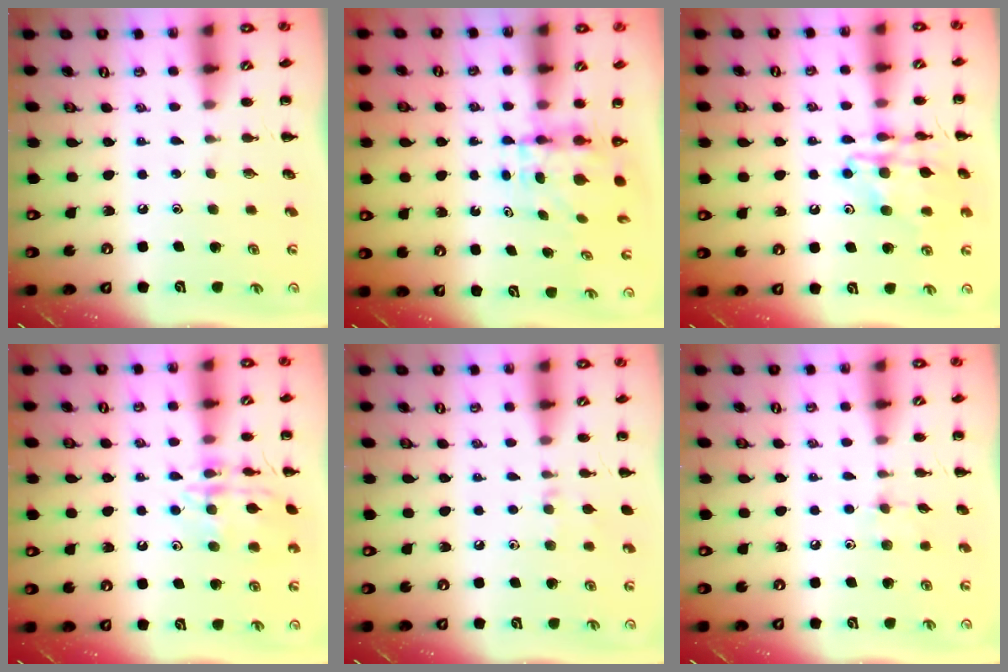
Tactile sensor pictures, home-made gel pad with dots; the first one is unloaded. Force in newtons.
{"total": 4.6, "press": 4.6, "slide": 0.5}
{"total": 14.2, "press": 14.1, "slide": 1.3}
{"total": 14.3, "press": 14.2, "slide": 0.9}
{"total": 5.7, "press": 5.5, "slide": 1.6}
{"total": 5.9, "press": 5.6, "slide": 1.9}